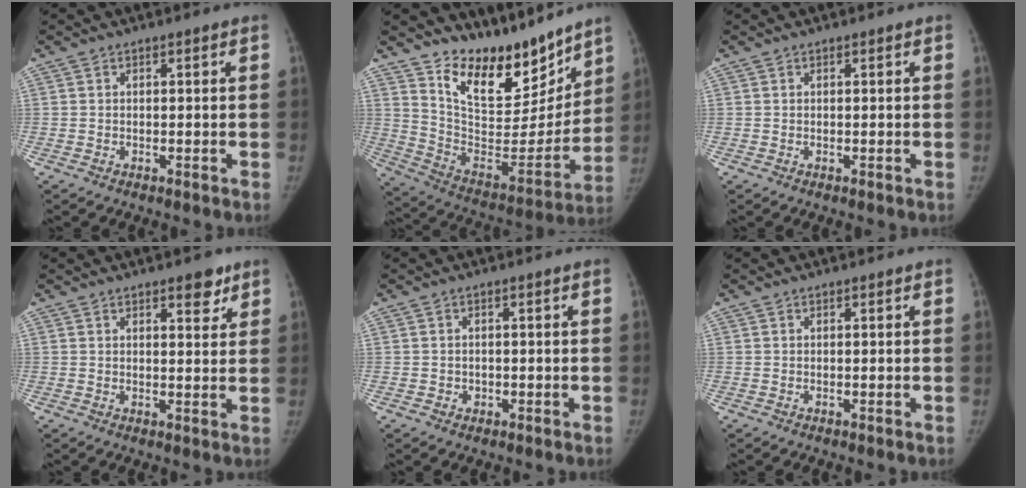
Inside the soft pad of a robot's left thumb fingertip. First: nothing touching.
{"total": 19.5, "force": [15.4, 8.1, 8.8], "torque": [-0.073, -0.112, 0.264]}
{"total": 0.0}
{"total": 4.0, "force": [2.6, 1.7, 2.5], "torque": [-0.014, -0.015, 0.033]}
{"total": 1.3, "force": [-0.4, 1.2, 0.2], "torque": [0.004, 0.005, -0.005]}
{"total": 0.0}